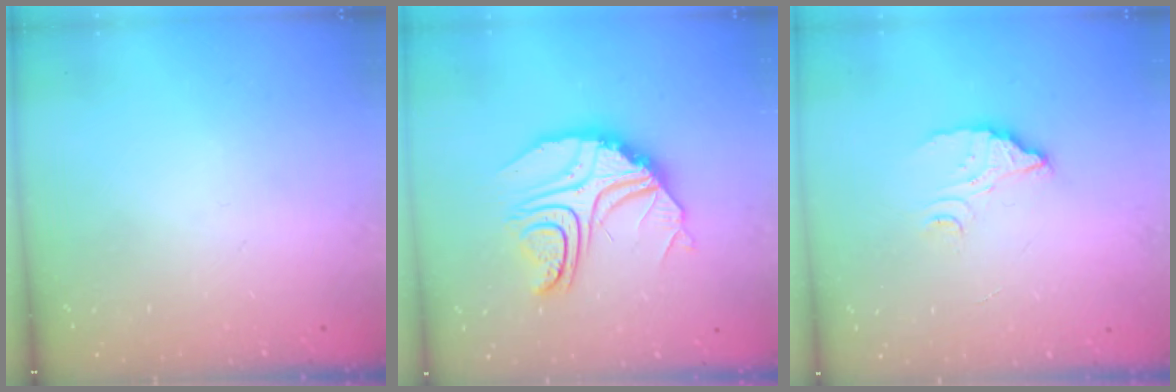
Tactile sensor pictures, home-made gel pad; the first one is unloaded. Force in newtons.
{"total": 14.0, "press": 13.9, "slide": 1.2}
{"total": 4.6, "press": 4.6, "slide": 0.3}